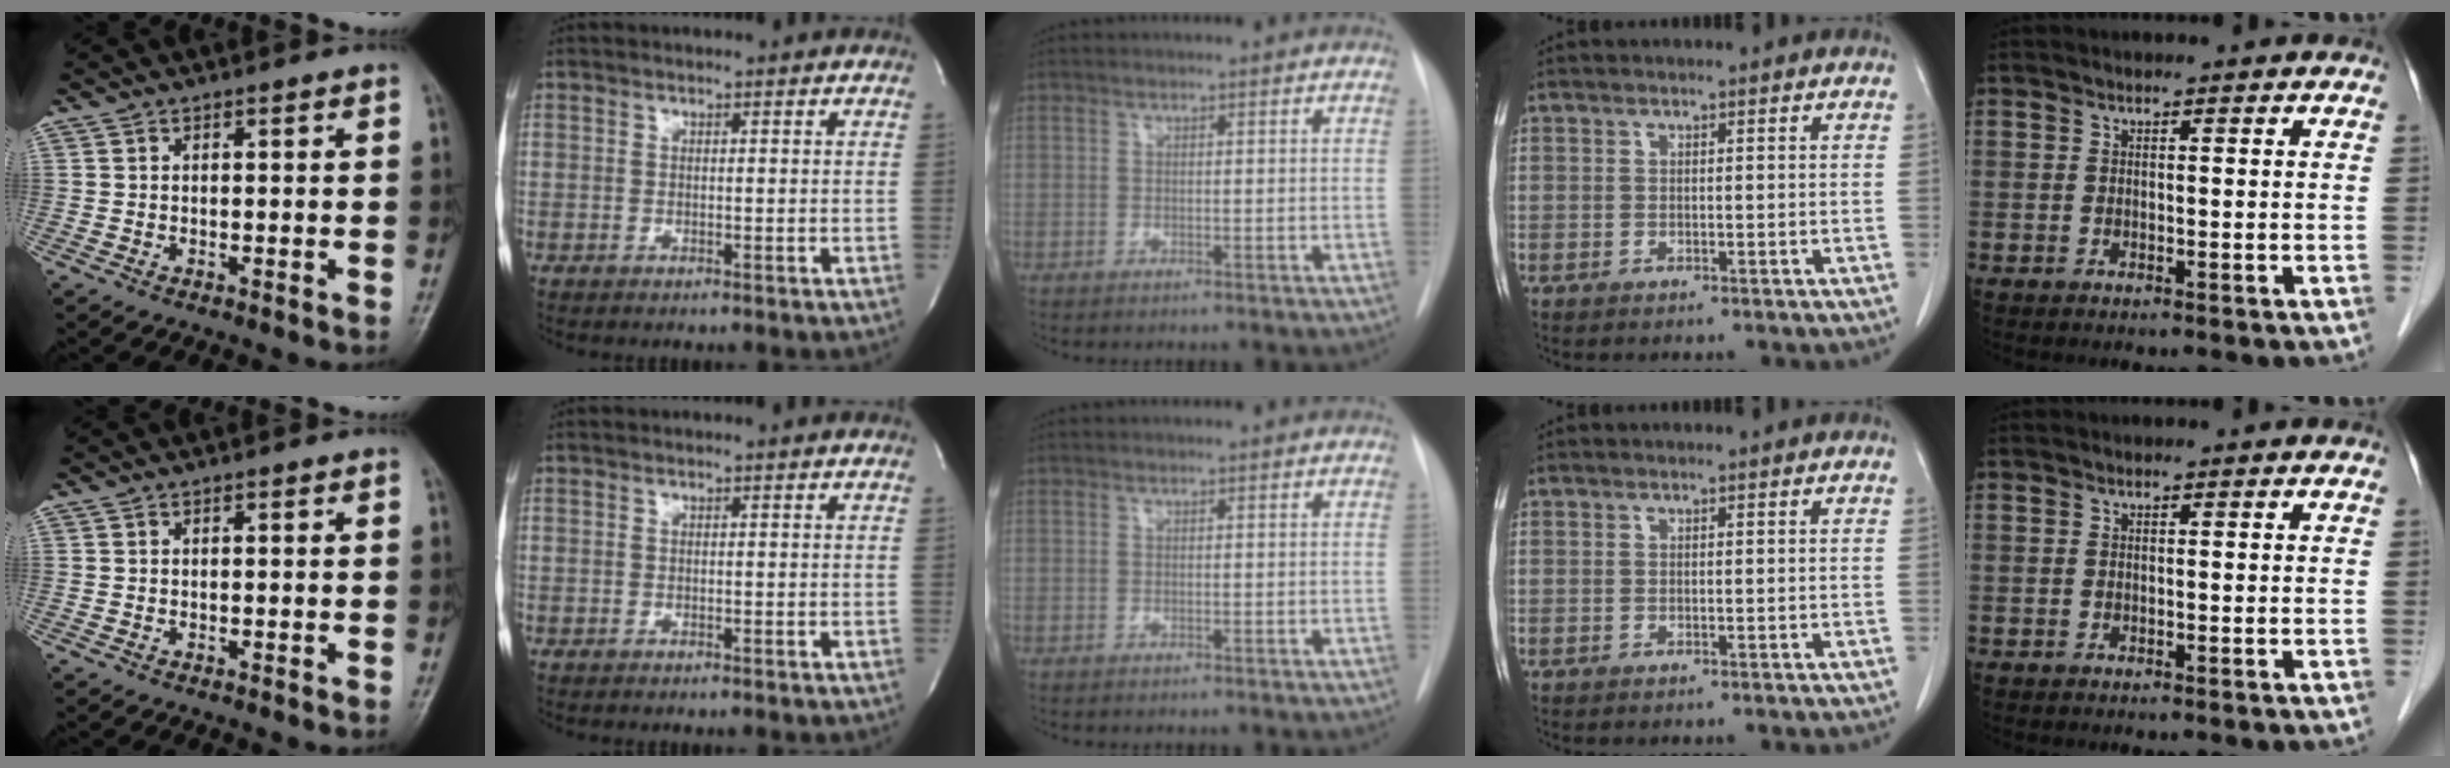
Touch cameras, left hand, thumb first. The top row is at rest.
{}